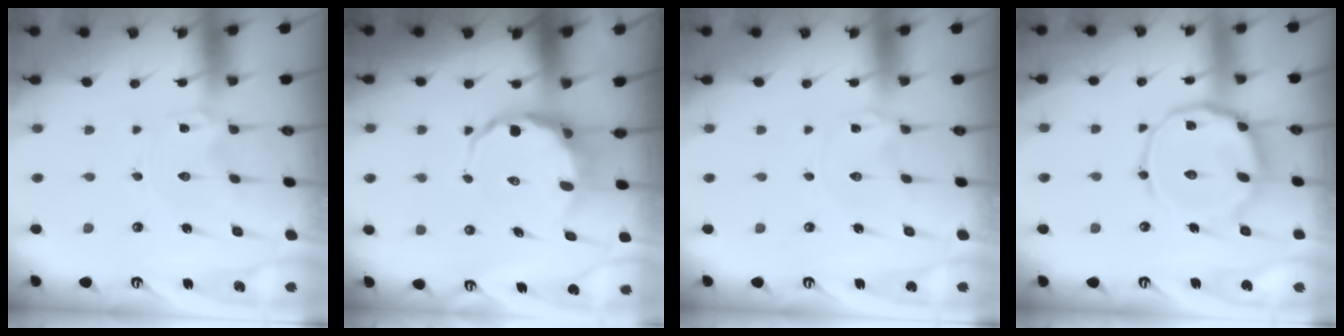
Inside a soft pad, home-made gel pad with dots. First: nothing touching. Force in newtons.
{"total": 7.7, "press": 7.4, "slide": 2.1}
{"total": 2.5, "press": 2.5, "slide": 0.4}
{"total": 15.7, "press": 15.7, "slide": 1.0}